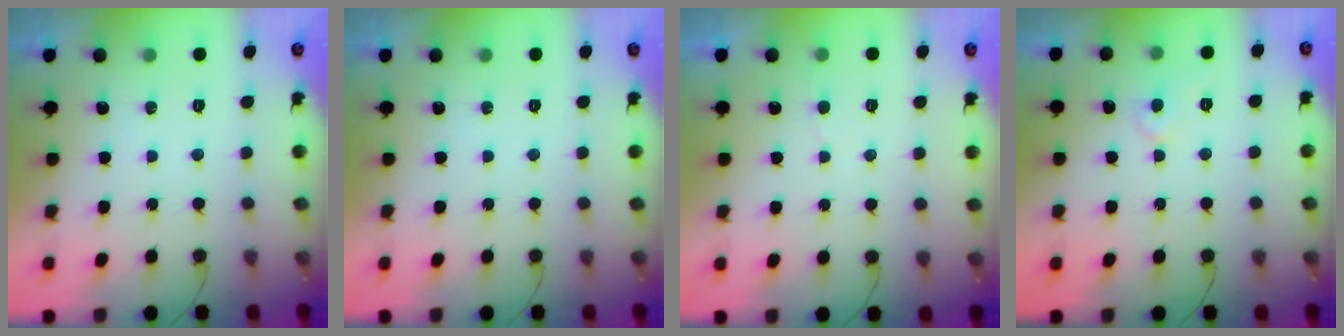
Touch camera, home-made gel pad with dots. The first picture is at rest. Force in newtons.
{"total": 0.0}
{"total": 2.0, "press": 2.0, "slide": 0.1}
{"total": 4.4, "press": 4.4, "slide": 0.1}